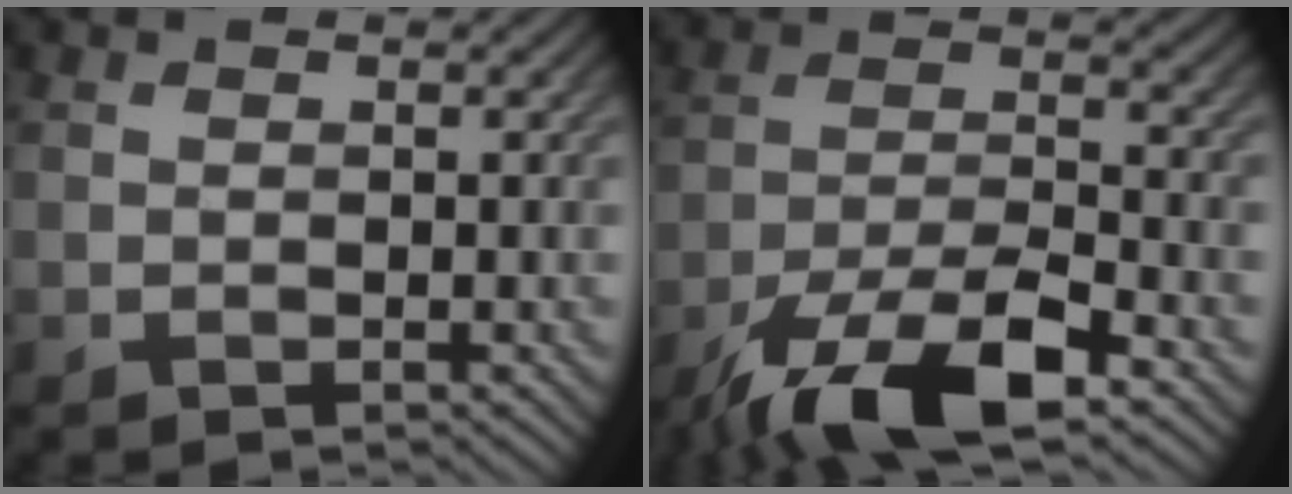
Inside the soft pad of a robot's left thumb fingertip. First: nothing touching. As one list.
[{"total": 12.4, "force": [-8.4, 3.4, 8.5], "torque": [-0.160, -0.005, -0.160]}]